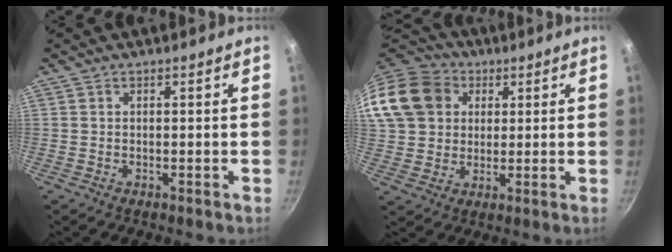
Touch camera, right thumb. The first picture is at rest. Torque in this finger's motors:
{"motor_torque": [1.11, 1.14, 0.62, -0.44, 0.27]}